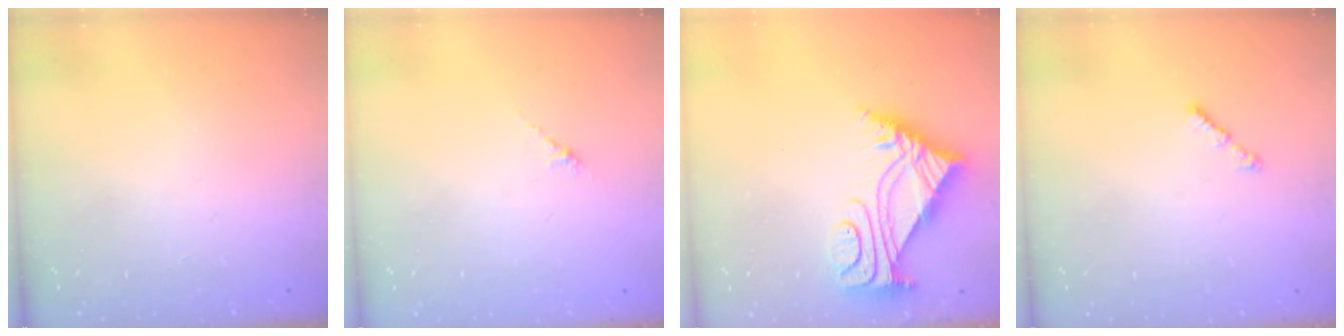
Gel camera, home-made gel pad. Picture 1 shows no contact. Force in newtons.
{"total": 2.7, "press": 2.7, "slide": 0.7}
{"total": 6.8, "press": 6.8, "slide": 0.5}
{"total": 1.6, "press": 1.5, "slide": 0.5}